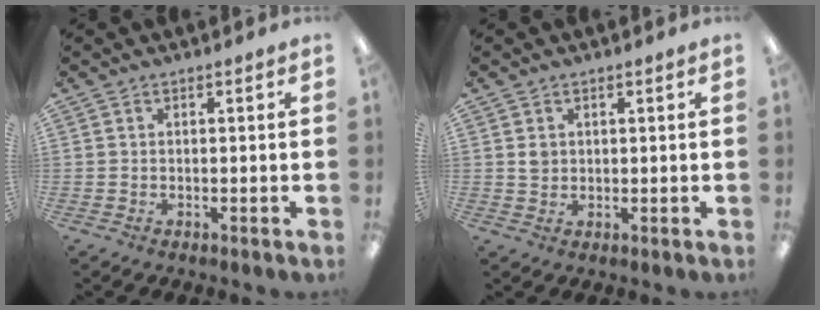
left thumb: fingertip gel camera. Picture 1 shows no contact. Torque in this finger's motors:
{"motor_torque": [0.24, 0.22, 0.18, 0.04, -0.03]}